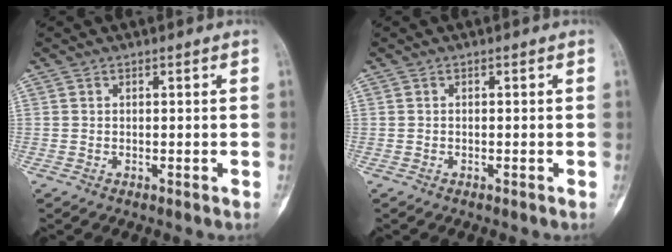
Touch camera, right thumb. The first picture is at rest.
{"total": 0.0}